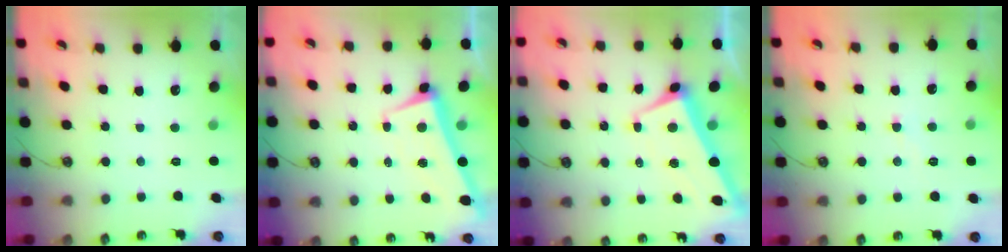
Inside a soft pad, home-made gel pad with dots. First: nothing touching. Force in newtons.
{"total": 2.2, "press": 2.1, "slide": 0.7}
{"total": 1.2, "press": 0.3, "slide": 1.1}
{"total": 2.2, "press": 2.2, "slide": 0.4}